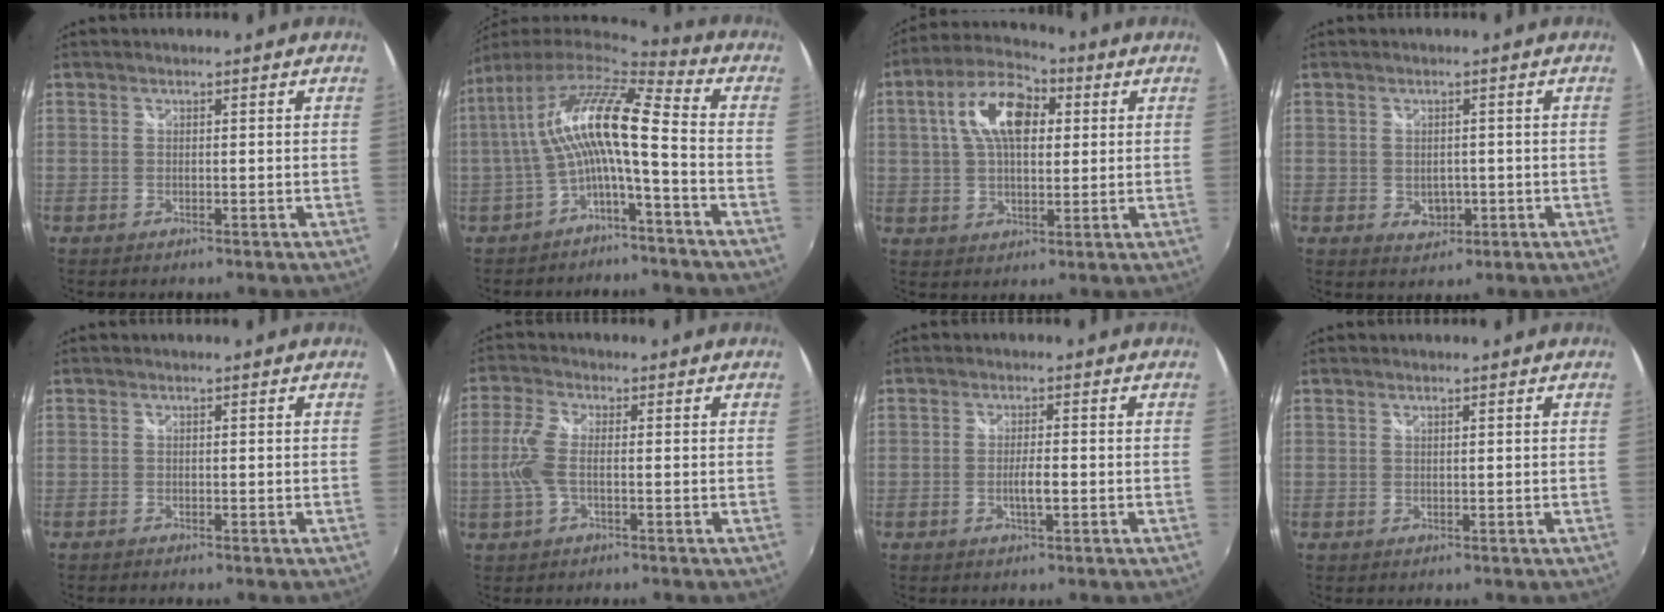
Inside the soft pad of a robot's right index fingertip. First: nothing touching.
{"total": 12.6, "force": [-0.3, 1.4, 12.5], "torque": [-0.241, 0.020, -0.010]}
{"total": 12.4, "force": [3.4, 6.5, 10.0], "torque": [-0.182, 0.030, 0.053]}
{"total": 3.4, "force": [-0.6, 2.9, 1.8], "torque": [-0.031, -0.002, -0.003]}
{"total": 0.0}
{"total": 5.9, "force": [-0.8, 2.1, 5.4], "torque": [-0.122, 0.004, -0.015]}
{"total": 2.6, "force": [-0.7, 0.3, 2.5], "torque": [-0.045, 0.000, -0.011]}
{"total": 0.6, "force": [0.5, -0.1, 0.3], "torque": [-0.004, 0.002, 0.008]}